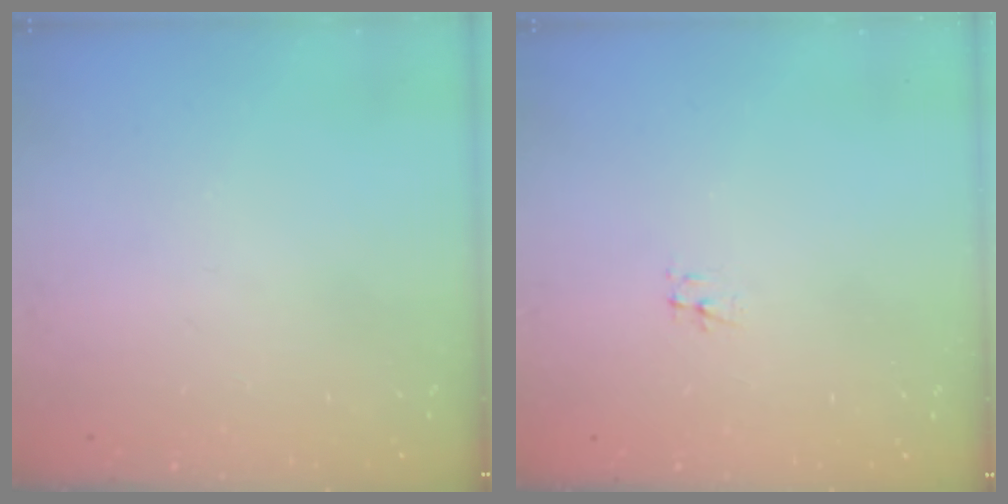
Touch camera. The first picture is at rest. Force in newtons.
{"total": 2.3, "press": 2.3, "slide": 0.3}